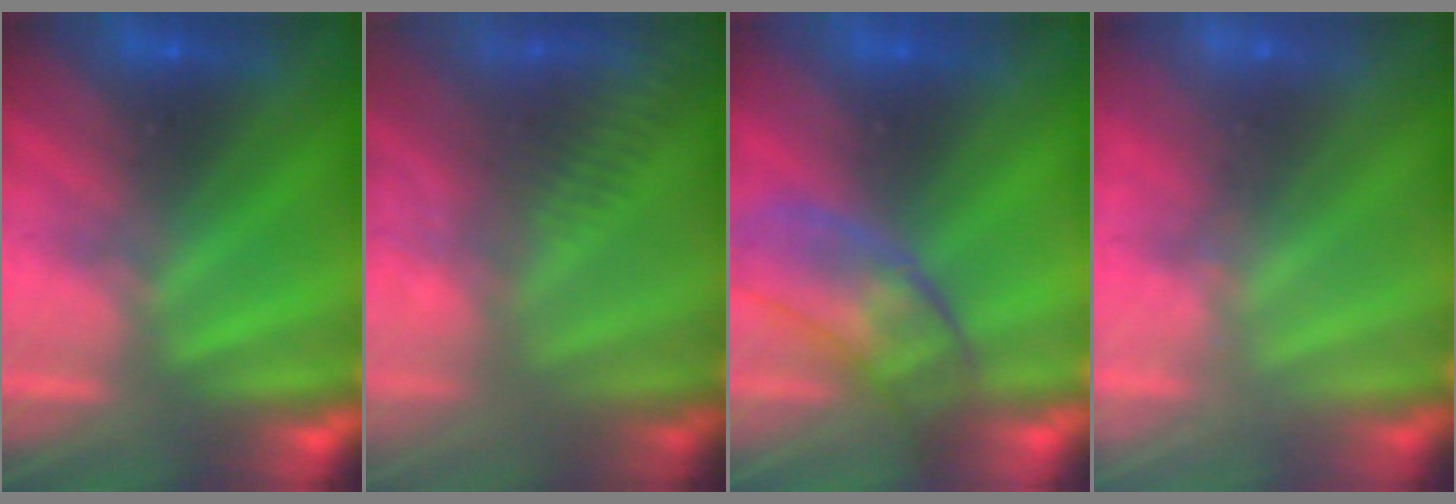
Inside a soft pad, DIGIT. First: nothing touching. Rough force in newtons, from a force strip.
{"total": 3.4}
{"total": 2.9}
{"total": 2.6}